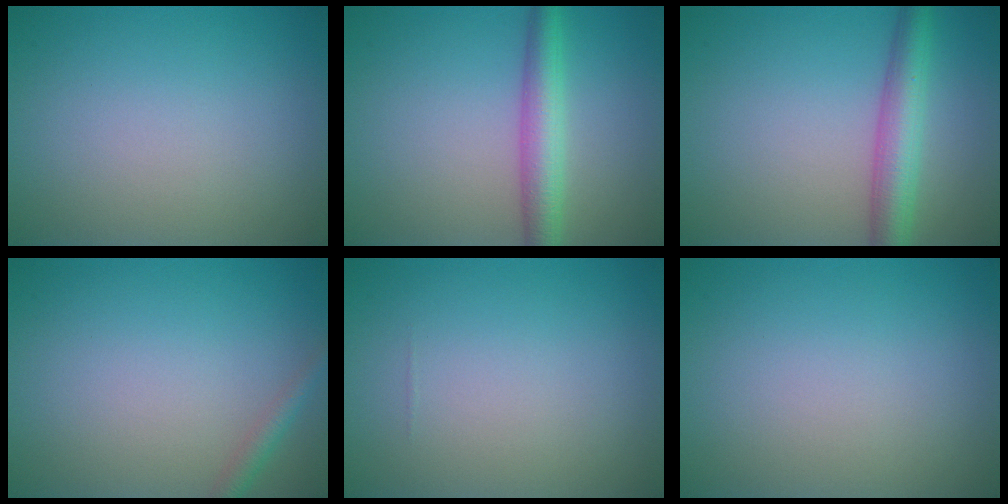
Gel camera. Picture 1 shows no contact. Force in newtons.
{"total": 3.9, "press": 3.9, "slide": 0.0}
{"total": 4.5, "press": 4.5, "slide": 0.2}
{"total": 1.4, "press": 1.4, "slide": 0.1}
{"total": 0.0}
{"total": 0.0}